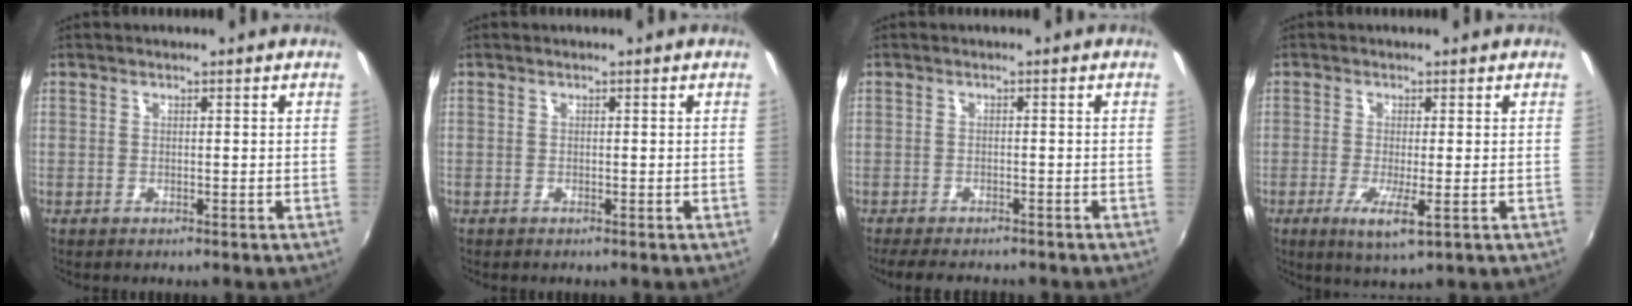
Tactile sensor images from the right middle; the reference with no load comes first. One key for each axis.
{"total": 0.0}
{"total": 7.0, "fx": -6.0, "fy": 1.8, "fz": 3.1, "tx": -0.073, "ty": -0.017, "tz": -0.093}
{"total": 5.1, "fx": -1.6, "fy": 0.4, "fz": 4.8, "tx": -0.099, "ty": -0.016, "tz": -0.029}